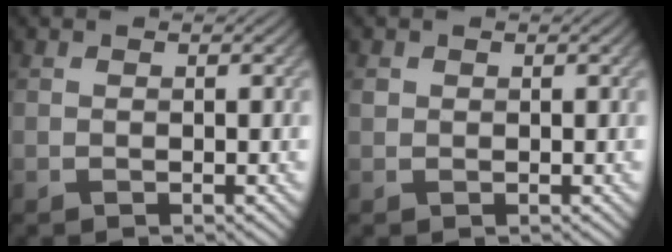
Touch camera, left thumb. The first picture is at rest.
{"total": 0.8, "force": [0.3, 0.7, 0.2], "torque": [-0.004, 0.000, 0.006]}